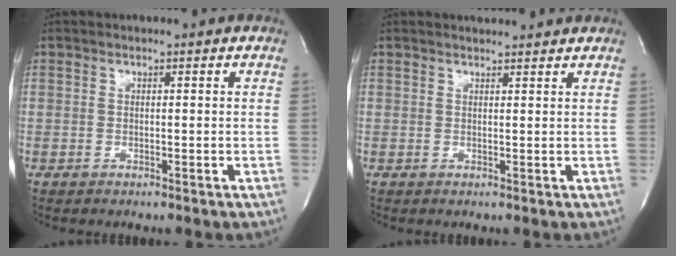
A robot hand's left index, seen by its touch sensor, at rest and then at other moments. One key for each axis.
{"total": 3.6, "fx": 3.5, "fy": 0.4, "fz": 0.6, "tx": -0.016, "ty": 0.011, "tz": 0.041}